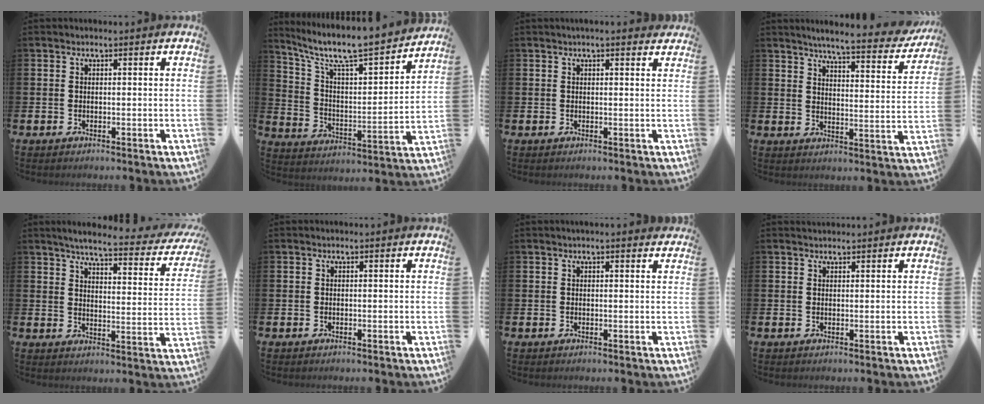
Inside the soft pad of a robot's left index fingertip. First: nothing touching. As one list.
[{"total": 8.7, "force": [7.7, 1.1, 3.9], "torque": [-0.107, -0.061, 0.124]}, {"total": 1.1, "force": [1.0, 0.1, 0.4], "torque": [0.002, -0.001, 0.017]}, {"total": 5.4, "force": [5.0, 0.3, 1.9], "torque": [-0.044, -0.042, 0.077]}, {"total": 4.8, "force": [4.2, 0.6, 2.4], "torque": [-0.054, -0.036, 0.061]}, {"total": 0.0}, {"total": 0.8, "force": [0.7, 0.0, 0.3], "torque": [-0.004, 0.001, 0.013]}, {"total": 1.0, "force": [1.0, 0.2, 0.0], "torque": [0.011, -0.002, 0.015]}]